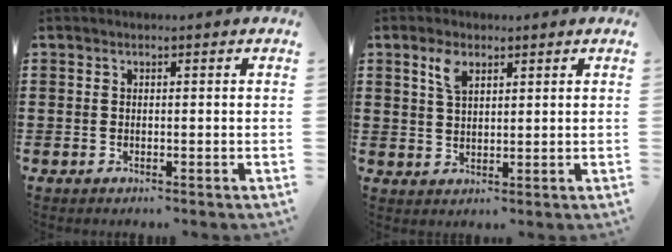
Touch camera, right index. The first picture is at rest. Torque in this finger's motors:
{"motor_torque": [0.24, -0.21, 0.34, 0.08]}